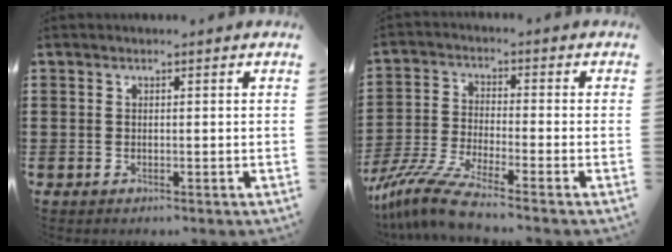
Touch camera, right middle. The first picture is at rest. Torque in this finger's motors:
{"motor_torque": [1.47, -0.67, 0.52, 0.17]}